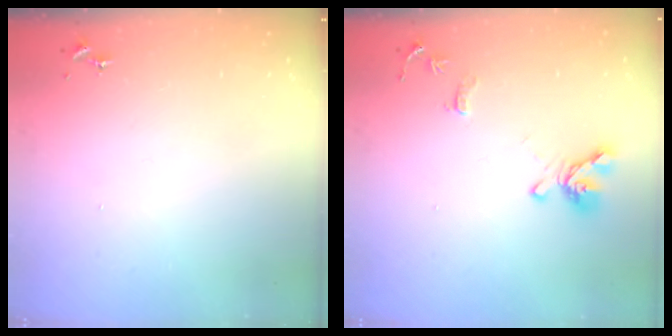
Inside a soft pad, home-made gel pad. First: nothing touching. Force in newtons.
{"total": 12.7, "press": 12.6, "slide": 1.5}